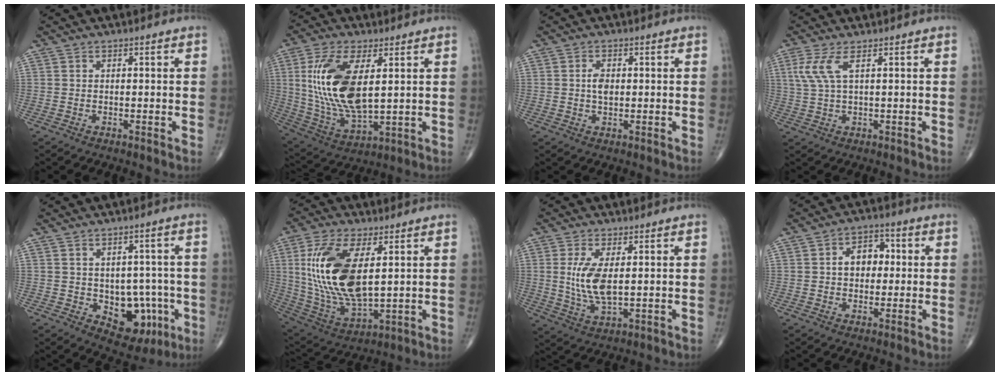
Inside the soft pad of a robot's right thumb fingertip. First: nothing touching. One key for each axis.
{"total": 17.5, "fx": 3.5, "fy": 7.8, "fz": 15.3, "tx": -0.312, "ty": -0.021, "tz": 0.078}
{"total": 2.7, "fx": 0.2, "fy": 1.7, "fz": 2.2, "tx": -0.036, "ty": -0.001, "tz": 0.003}
{"total": 4.4, "fx": 1.7, "fy": 0.9, "fz": 4.0, "tx": -0.114, "ty": 0.005, "tz": 0.043}
{"total": 11.1, "fx": -2.8, "fy": 7.5, "fz": 7.7, "tx": -0.053, "ty": 0.014, "tz": -0.022}
{"total": 19.6, "fx": 3.8, "fy": 9.0, "fz": 17.0, "tx": -0.348, "ty": -0.022, "tz": 0.083}
{"total": 8.0, "fx": 1.0, "fy": 3.2, "fz": 7.2, "tx": -0.155, "ty": -0.017, "tz": 0.027}
{"total": 6.5, "fx": 0.6, "fy": 4.6, "fz": 4.5, "tx": -0.048, "ty": 0.017, "tz": 0.003}